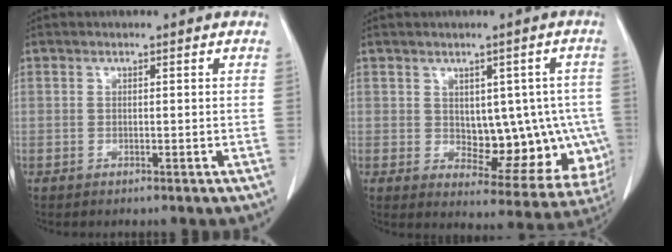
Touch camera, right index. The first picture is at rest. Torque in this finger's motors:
{"motor_torque": [0.34, 0.07, 0.14, 0.01]}